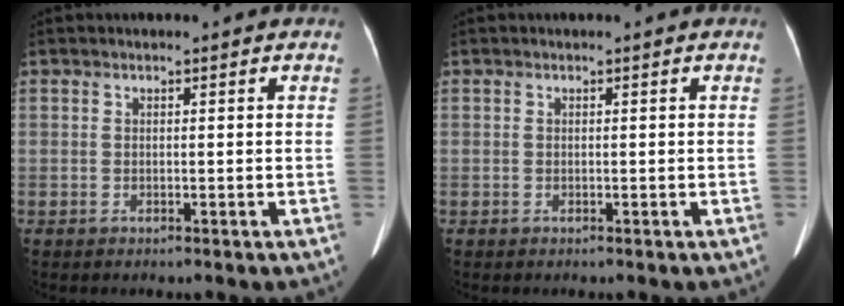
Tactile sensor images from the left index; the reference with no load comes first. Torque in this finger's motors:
{"motor_torque": [-0.02, -0.17, 0.07, 0.01]}